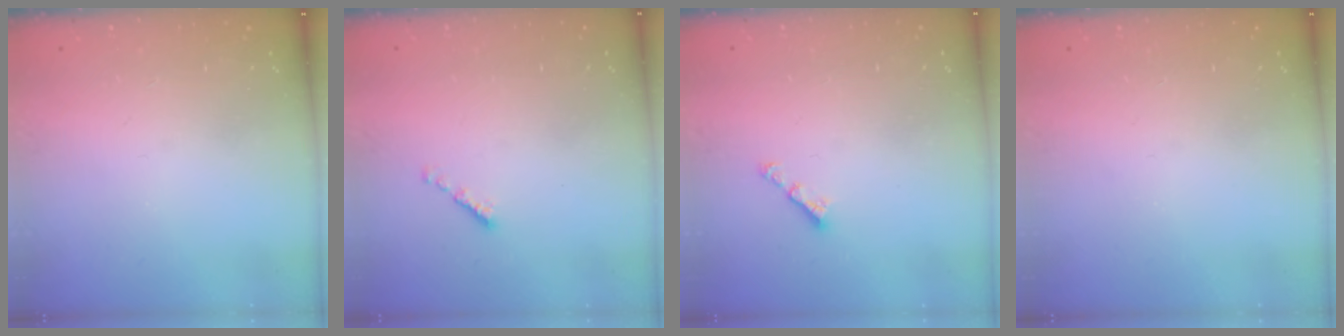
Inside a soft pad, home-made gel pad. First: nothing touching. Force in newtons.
{"total": 0.7, "press": 0.5, "slide": 0.4}
{"total": 3.0, "press": 2.9, "slide": 0.5}
{"total": 0.0}